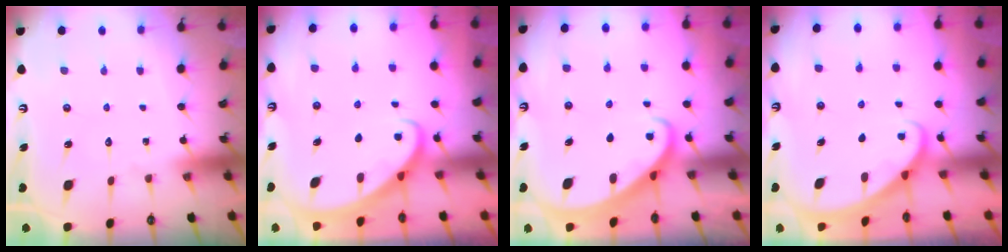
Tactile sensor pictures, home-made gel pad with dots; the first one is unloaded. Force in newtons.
{"total": 2.7, "press": 2.7, "slide": 0.2}
{"total": 2.5, "press": 2.5, "slide": 0.2}
{"total": 1.9, "press": 1.9, "slide": 0.1}